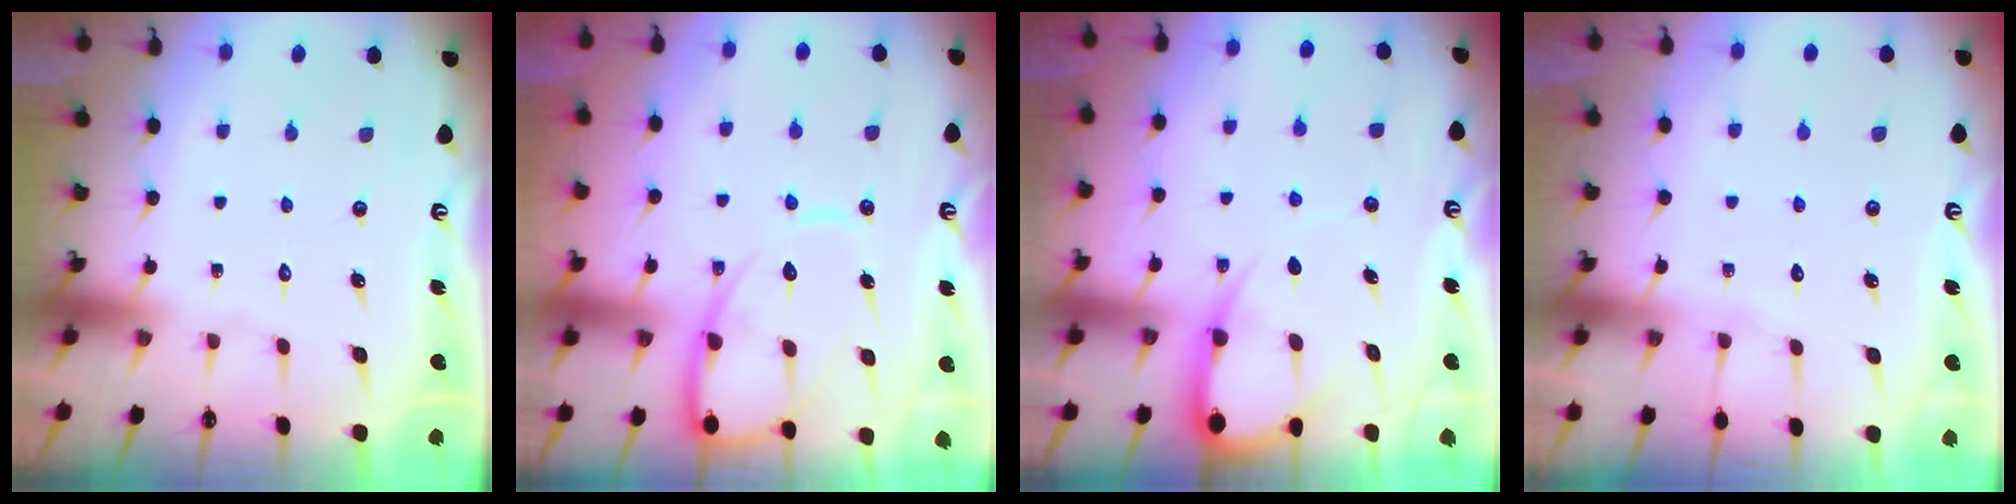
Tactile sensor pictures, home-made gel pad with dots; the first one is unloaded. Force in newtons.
{"total": 11.9, "press": 11.8, "slide": 1.2}
{"total": 7.9, "press": 7.9, "slide": 0.8}
{"total": 4.3, "press": 4.2, "slide": 0.6}